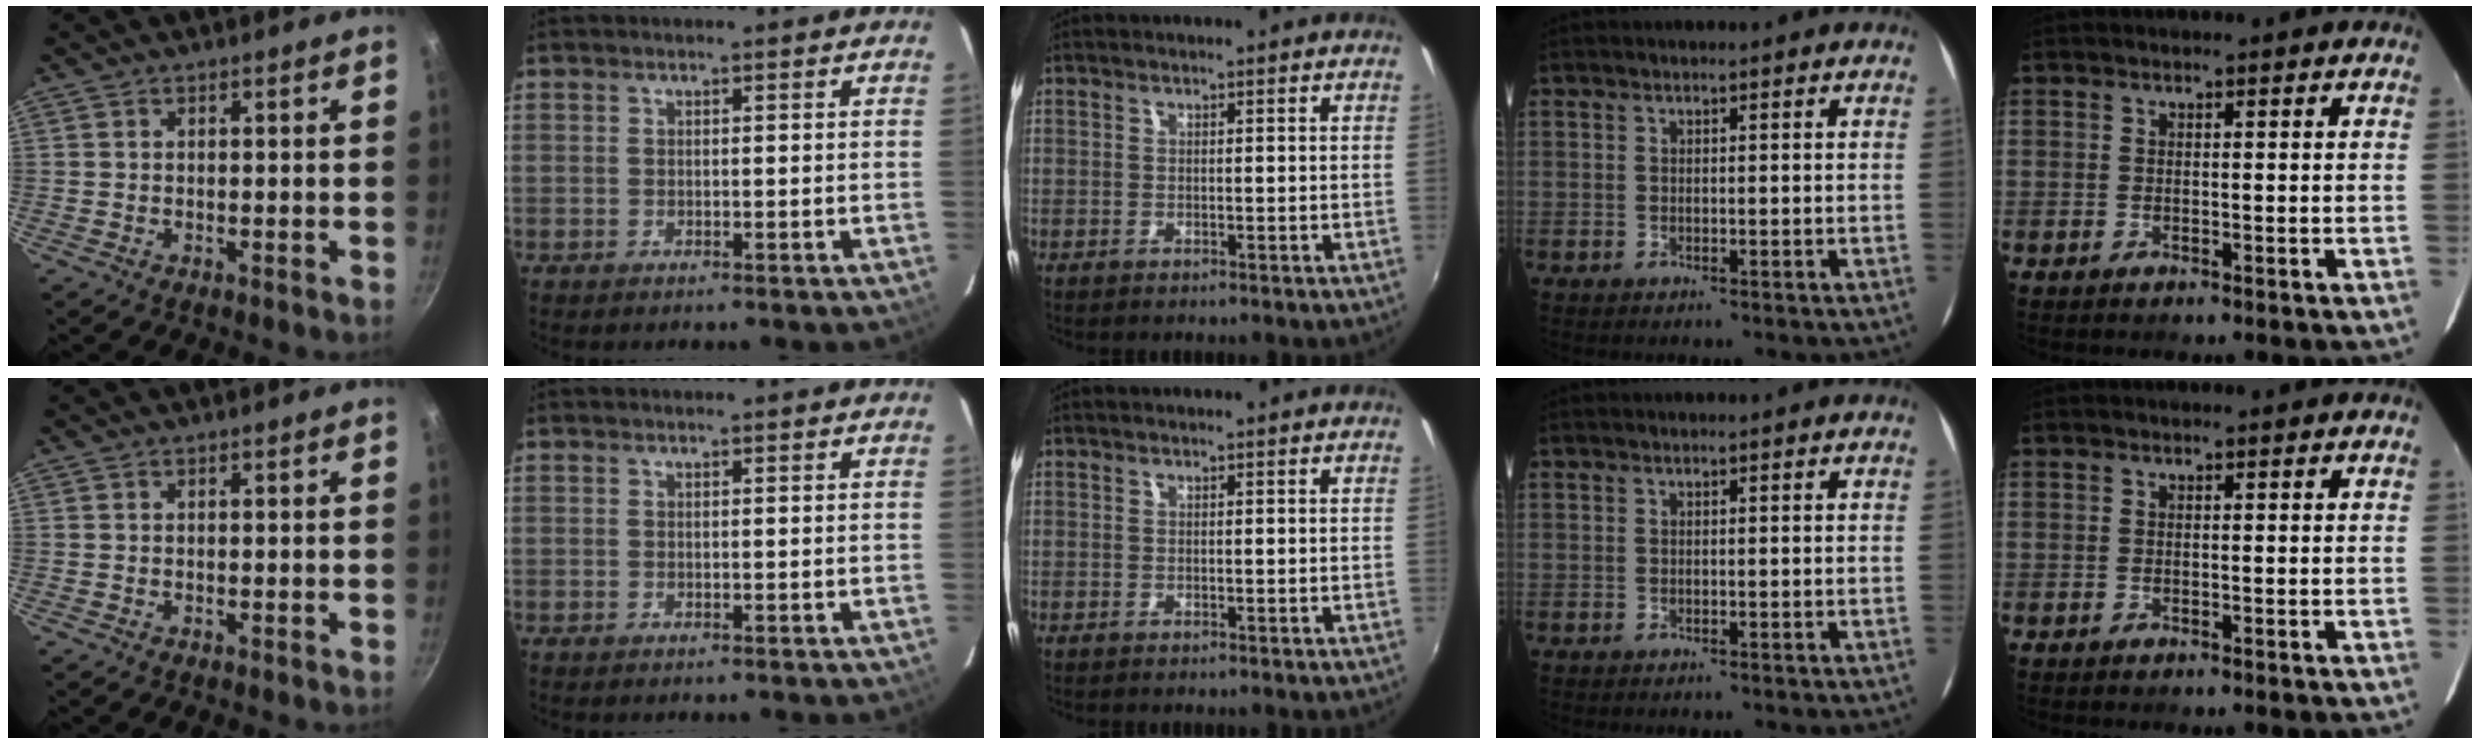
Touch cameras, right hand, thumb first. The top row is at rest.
{}